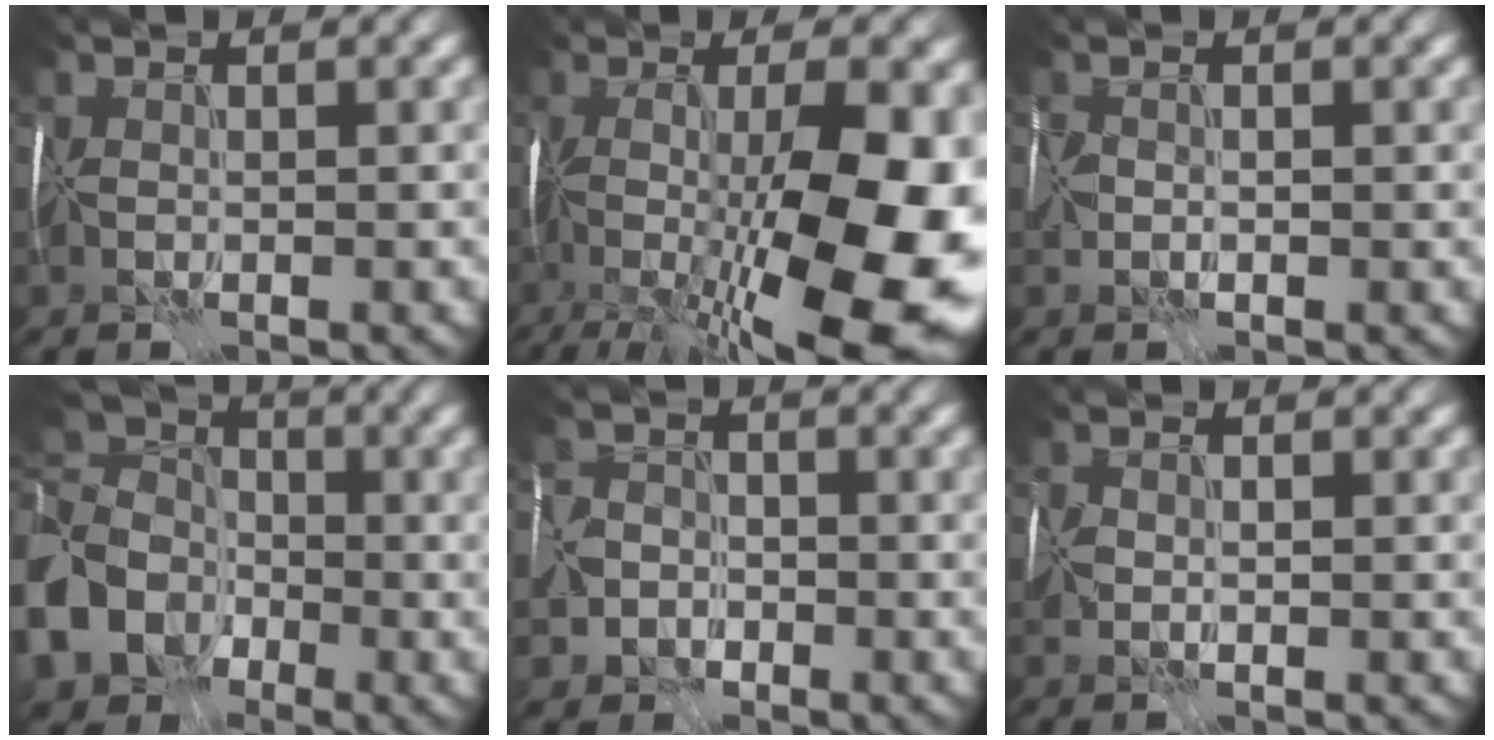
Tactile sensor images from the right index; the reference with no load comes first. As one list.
[{"total": 15.3, "force": [-3.4, 4.0, 14.3], "torque": [-0.236, -0.012, -0.047]}, {"total": 2.0, "force": [-0.5, 1.3, 1.5], "torque": [-0.037, -0.010, -0.008]}, {"total": 11.6, "force": [-3.9, 8.9, 6.3], "torque": [-0.164, -0.018, -0.078]}, {"total": 6.1, "force": [-3.3, 4.7, 1.9], "torque": [-0.030, -0.022, -0.073]}, {"total": 1.4, "force": [0.0, 0.9, 1.1], "torque": [-0.033, -0.003, 0.000]}]